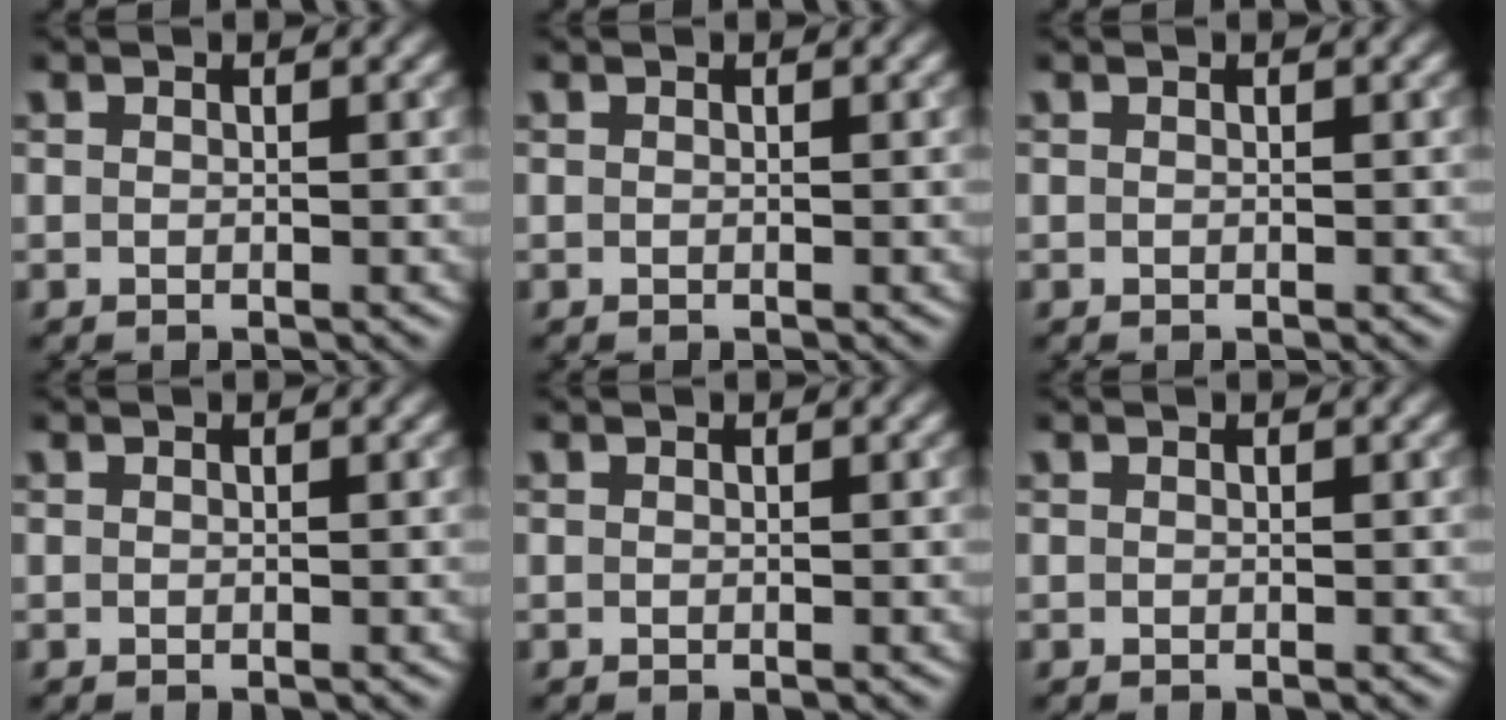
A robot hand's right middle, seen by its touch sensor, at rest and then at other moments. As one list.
[{"total": 0.0}, {"total": 0.0}, {"total": 0.0}, {"total": 0.0}, {"total": 0.0}]